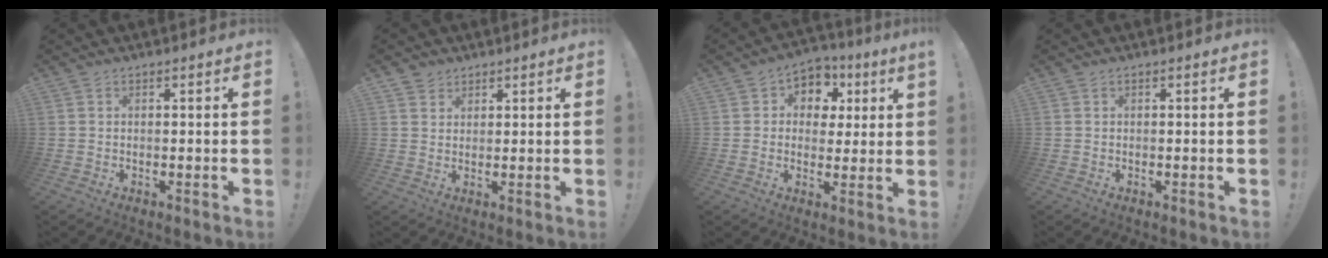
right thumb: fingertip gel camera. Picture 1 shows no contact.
{"total": 3.2, "force": [2.4, 2.2, 0.0], "torque": [0.003, -0.012, 0.044]}
{"total": 7.6, "force": [2.7, 6.6, 2.6], "torque": [-0.025, -0.017, 0.054]}
{"total": 0.0}